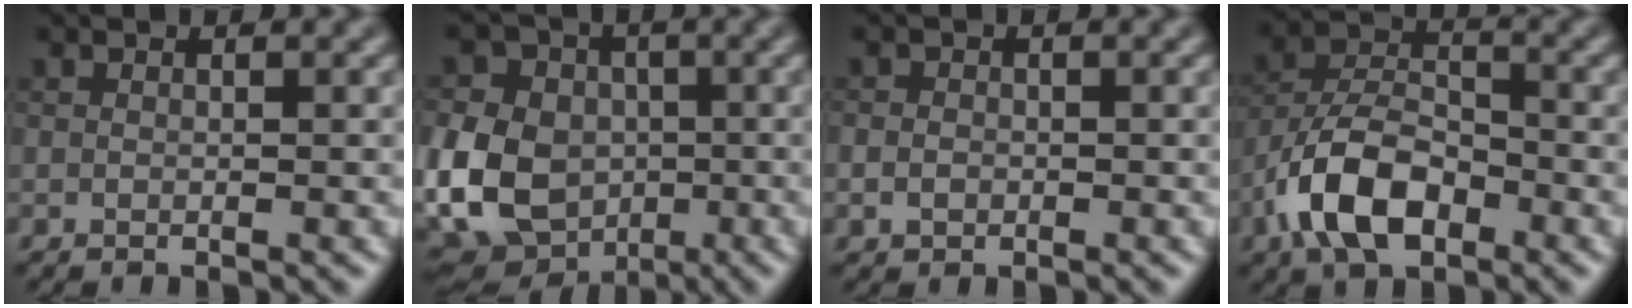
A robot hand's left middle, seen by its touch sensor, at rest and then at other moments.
{"total": 13.5, "force": [-2.2, 11.3, 6.9], "torque": [-0.152, -0.001, -0.066]}
{"total": 1.2, "force": [-0.4, 1.0, 0.5], "torque": [-0.008, 0.001, -0.012]}
{"total": 6.9, "force": [-3.4, 3.7, 4.7], "torque": [-0.084, 0.006, -0.071]}